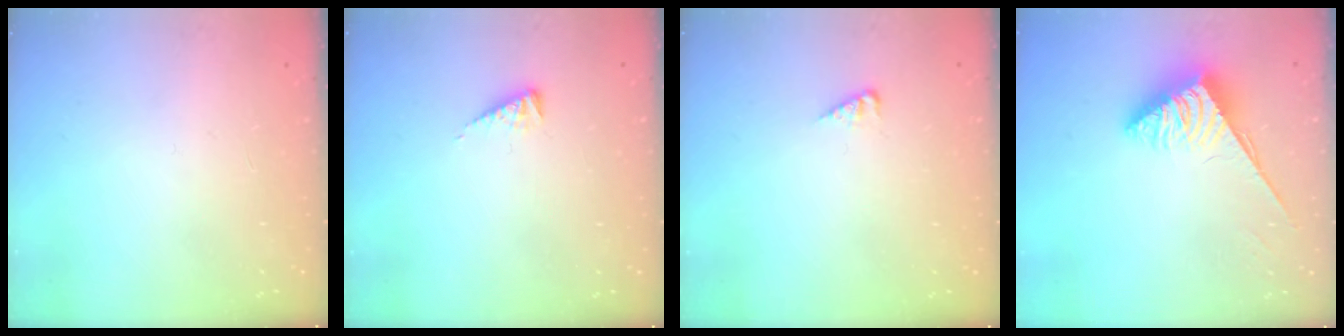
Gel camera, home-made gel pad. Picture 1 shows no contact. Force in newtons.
{"total": 4.2, "press": 4.2, "slide": 0.6}
{"total": 2.9, "press": 2.9, "slide": 0.4}
{"total": 3.9, "press": 3.8, "slide": 0.6}